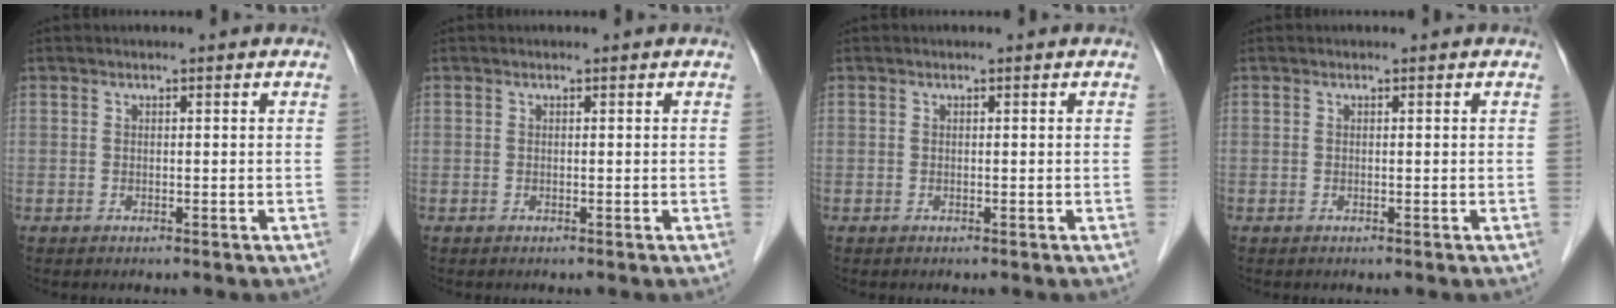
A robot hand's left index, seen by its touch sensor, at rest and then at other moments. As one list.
[{"total": 0.0}, {"total": 0.0}, {"total": 0.0}]